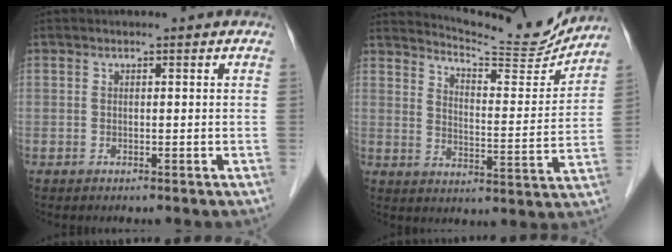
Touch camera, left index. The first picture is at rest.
{"total": 14.0, "force": [13.8, 0.1, 2.8], "torque": [-0.050, -0.041, 0.187]}